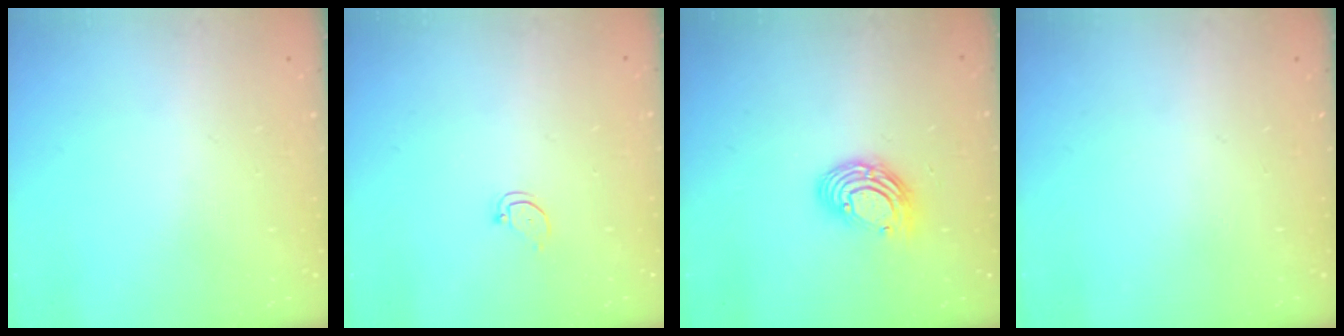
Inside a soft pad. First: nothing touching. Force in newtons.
{"total": 2.4, "press": 2.4, "slide": 0.2}
{"total": 10.3, "press": 10.3, "slide": 1.0}
{"total": 0.0}